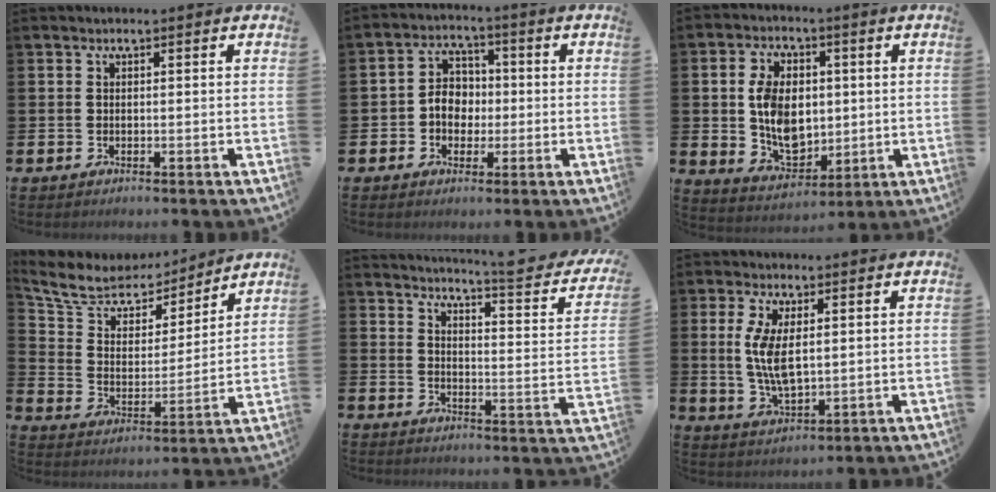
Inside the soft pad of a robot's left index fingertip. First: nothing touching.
{"total": 4.7, "force": [-0.3, 4.1, 2.3], "torque": [-0.047, 0.010, -0.013]}
{"total": 8.0, "force": [1.0, 5.8, 5.5], "torque": [-0.120, 0.013, 0.016]}
{"total": 8.2, "force": [7.1, 3.7, 1.7], "torque": [-0.085, -0.044, 0.129]}
{"total": 5.1, "force": [4.6, 0.1, 2.3], "torque": [-0.047, -0.047, 0.066]}
{"total": 6.6, "force": [1.5, 2.9, 5.8], "torque": [-0.115, 0.000, 0.023]}